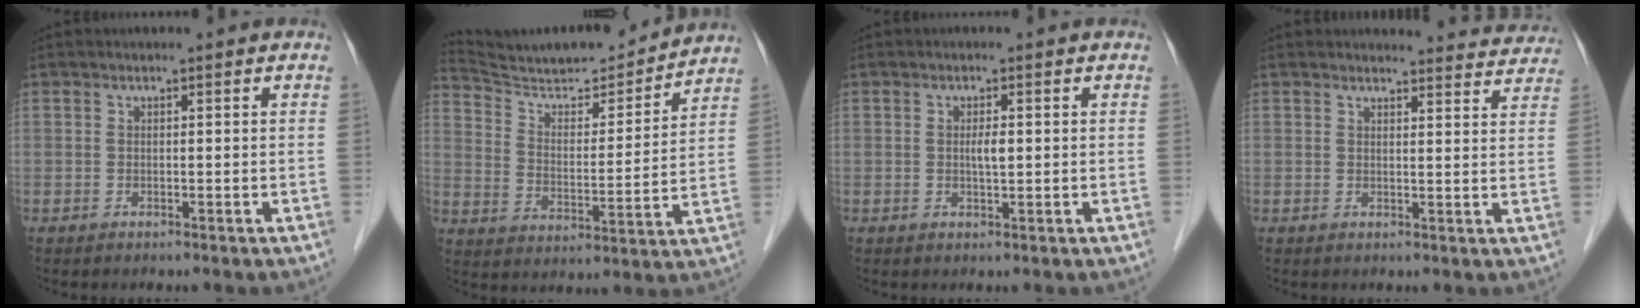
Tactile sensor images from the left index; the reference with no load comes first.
{"total": 16.8, "force": [15.9, 1.6, 5.2], "torque": [-0.090, -0.009, 0.254]}
{"total": 1.8, "force": [-0.2, 0.3, 1.7], "torque": [-0.033, -0.004, -0.003]}
{"total": 10.1, "force": [10.0, 1.8, 0.7], "torque": [0.024, -0.025, 0.085]}